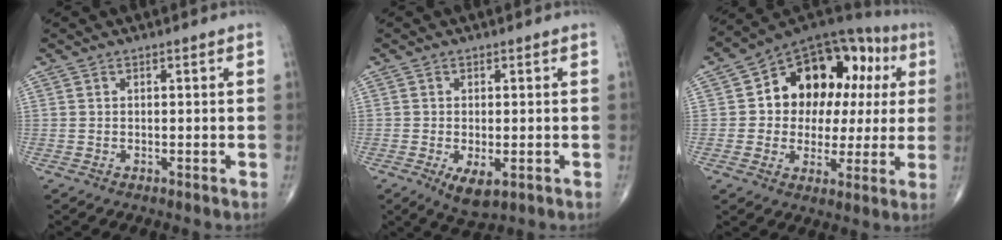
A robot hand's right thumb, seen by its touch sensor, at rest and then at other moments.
{"total": 4.9, "force": [-1.7, 2.2, 4.1], "torque": [-0.071, -0.012, -0.022]}
{"total": 20.2, "force": [3.8, 14.4, 13.6], "torque": [-0.125, 0.039, 0.057]}